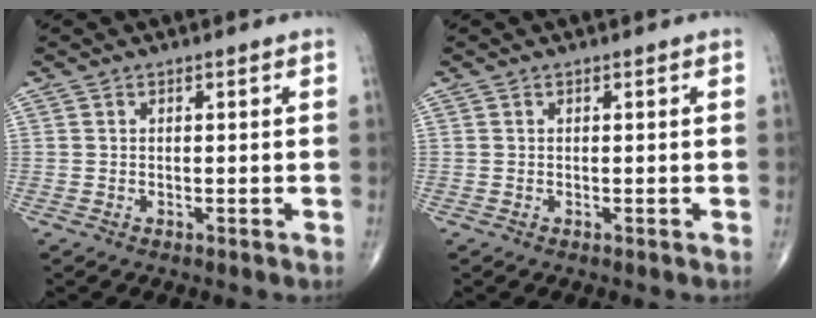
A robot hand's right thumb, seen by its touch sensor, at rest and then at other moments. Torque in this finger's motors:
{"motor_torque": [-0.03, 0.03, 0.03, 0.03, 0.02]}